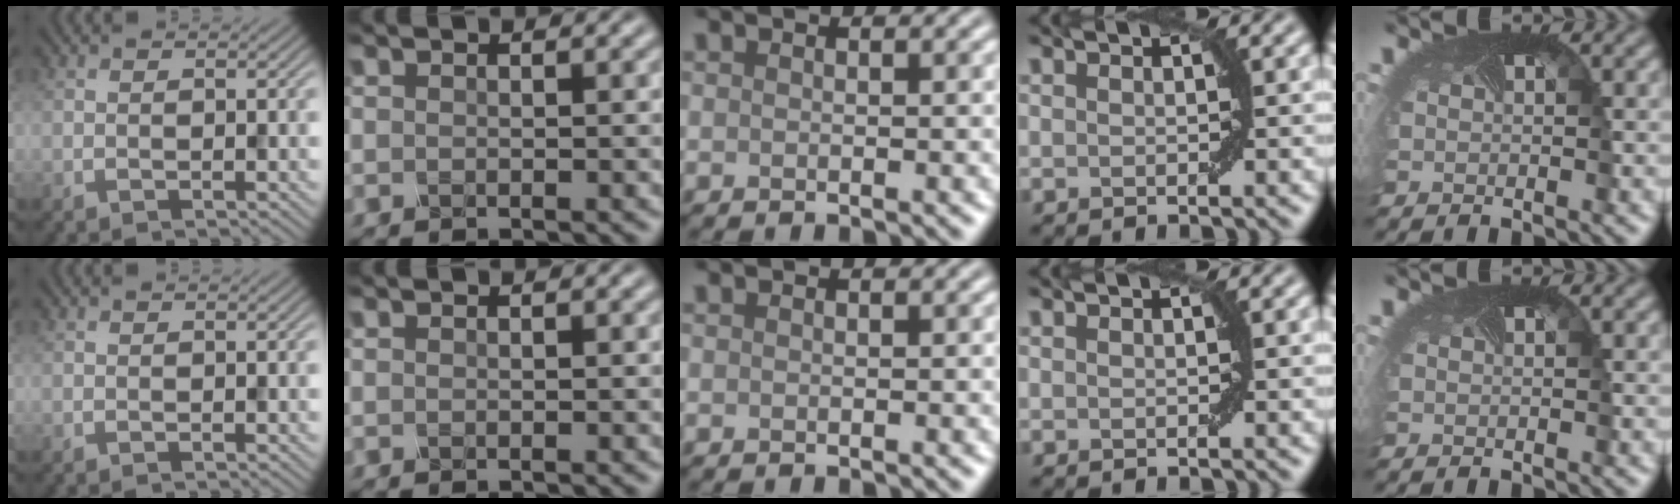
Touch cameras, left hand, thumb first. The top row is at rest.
{}